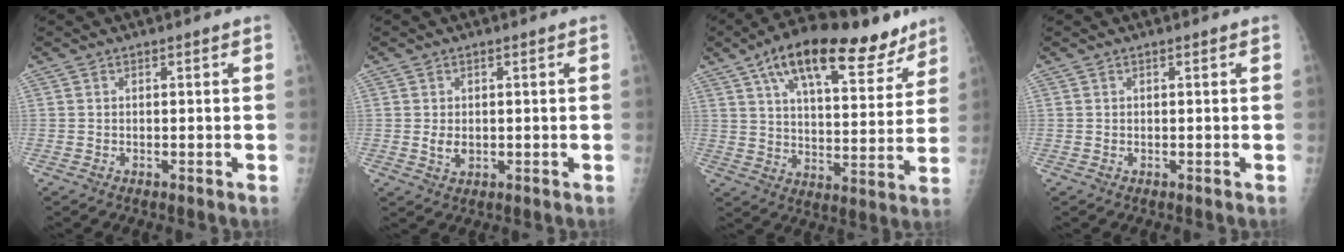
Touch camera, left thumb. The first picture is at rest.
{"total": 2.6, "force": [0.0, 1.7, 1.9], "torque": [-0.028, -0.005, 0.006]}
{"total": 22.2, "force": [14.3, 8.7, 14.5], "torque": [-0.187, -0.033, 0.221]}
{"total": 0.0}